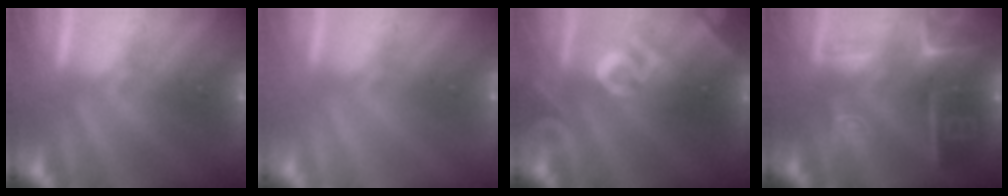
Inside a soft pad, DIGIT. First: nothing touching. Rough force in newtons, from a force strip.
{"total": 2.9}
{"total": 2.6}
{"total": 6.3}